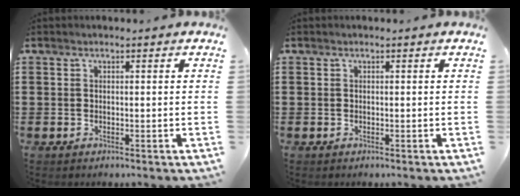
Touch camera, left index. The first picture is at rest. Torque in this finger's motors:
{"motor_torque": [-0.03, 0.02, 0.00, -0.01]}